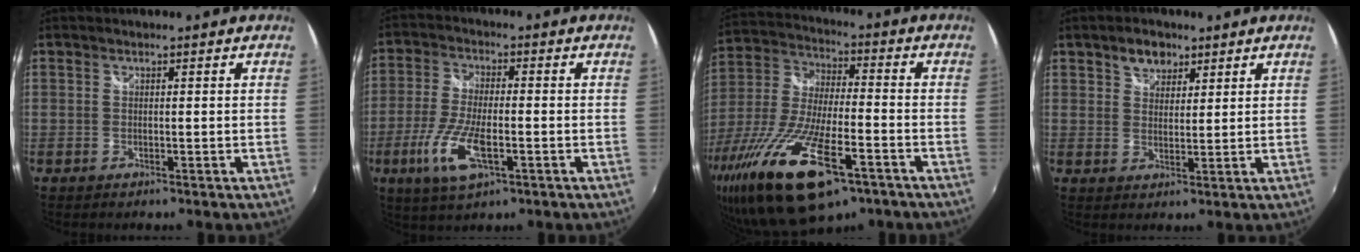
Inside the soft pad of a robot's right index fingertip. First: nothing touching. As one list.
[{"total": 10.3, "force": [-4.0, 3.3, 9.0], "torque": [-0.193, -0.014, -0.076]}, {"total": 24.0, "force": [-13.6, 7.9, 18.1], "torque": [-0.373, -0.063, -0.247]}, {"total": 4.6, "force": [2.9, 3.1, 1.8], "torque": [-0.020, 0.009, 0.051]}]